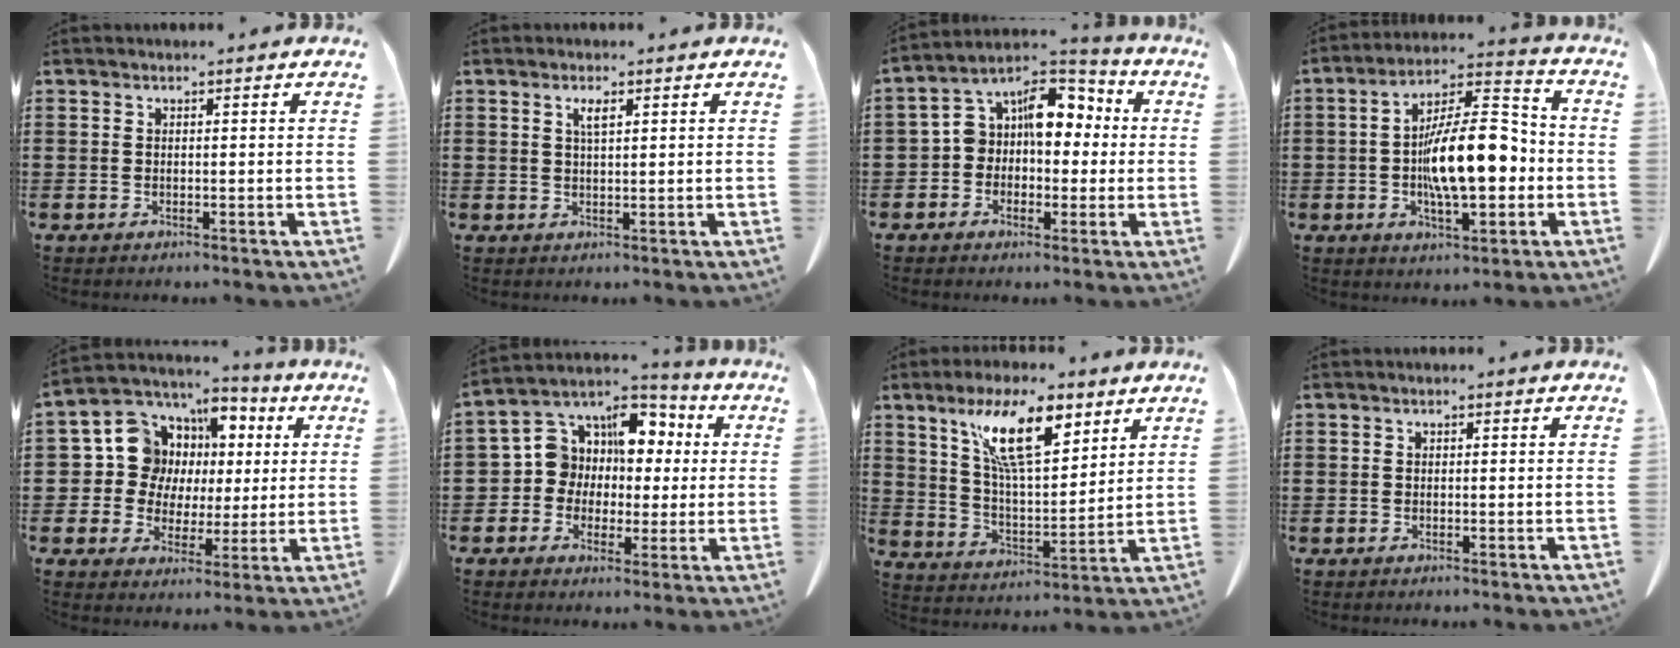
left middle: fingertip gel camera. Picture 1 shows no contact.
{"total": 2.0, "force": [1.0, 0.5, 1.7], "torque": [-0.037, 0.001, 0.016]}
{"total": 8.9, "force": [1.8, 6.3, 6.1], "torque": [-0.132, 0.004, 0.028]}
{"total": 14.0, "force": [-1.8, 5.3, 12.8], "torque": [-0.225, 0.002, -0.032]}
{"total": 10.7, "force": [2.0, 9.9, 3.5], "torque": [-0.126, -0.007, 0.044]}
{"total": 8.8, "force": [2.3, 7.9, 3.1], "torque": [-0.108, -0.015, 0.043]}
{"total": 12.5, "force": [7.6, 4.1, 9.1], "torque": [-0.185, -0.012, 0.136]}
{"total": 0.0}